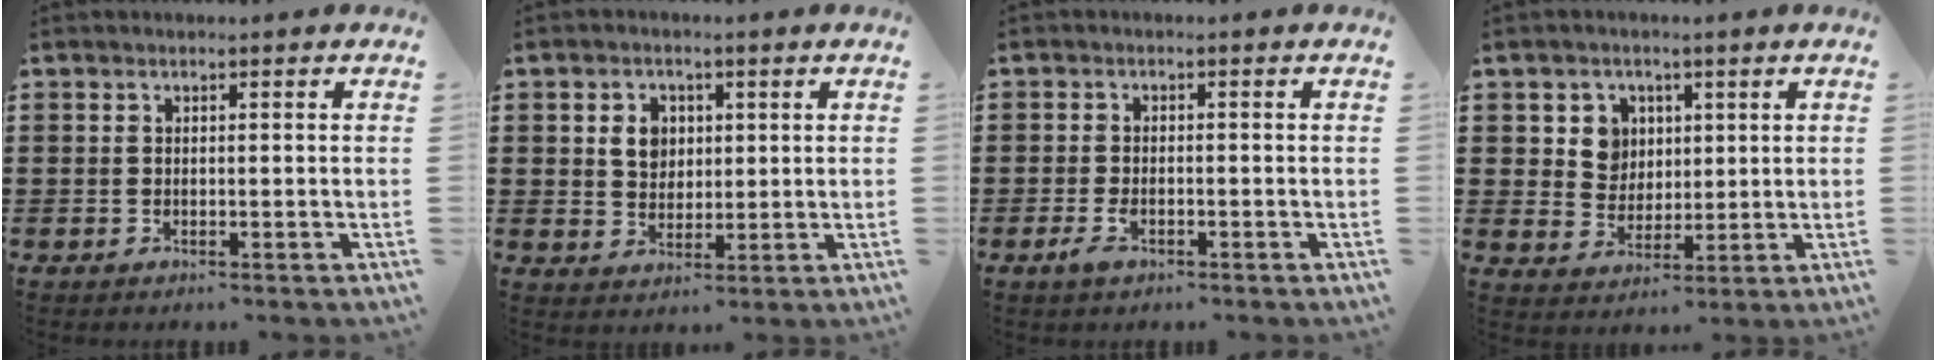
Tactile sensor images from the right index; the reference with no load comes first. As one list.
[{"total": 4.4, "force": [1.2, 3.7, 2.0], "torque": [-0.045, 0.012, 0.017]}, {"total": 2.4, "force": [-1.1, 0.9, 1.9], "torque": [-0.051, -0.010, -0.024]}, {"total": 5.1, "force": [1.7, 4.7, 1.0], "torque": [-0.037, 0.014, 0.030]}]